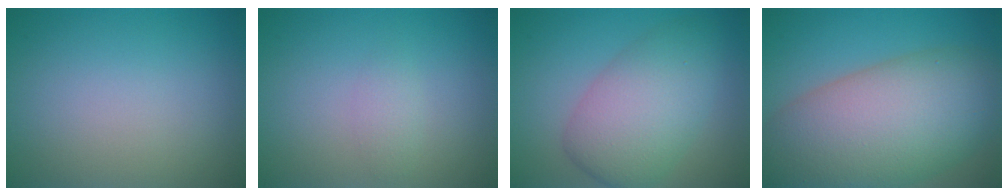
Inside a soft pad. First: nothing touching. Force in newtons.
{"total": 1.2, "press": 1.2, "slide": 0.0}
{"total": 6.8, "press": 6.8, "slide": 0.0}
{"total": 13.4, "press": 13.4, "slide": 0.5}